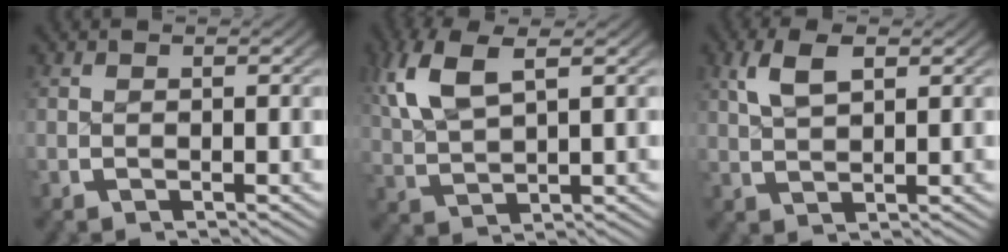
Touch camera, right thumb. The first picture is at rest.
{"total": 5.6, "force": [2.9, 2.4, 4.2], "torque": [-0.100, 0.005, 0.067]}
{"total": 3.5, "force": [2.1, 1.1, 2.5], "torque": [-0.048, 0.007, 0.047]}